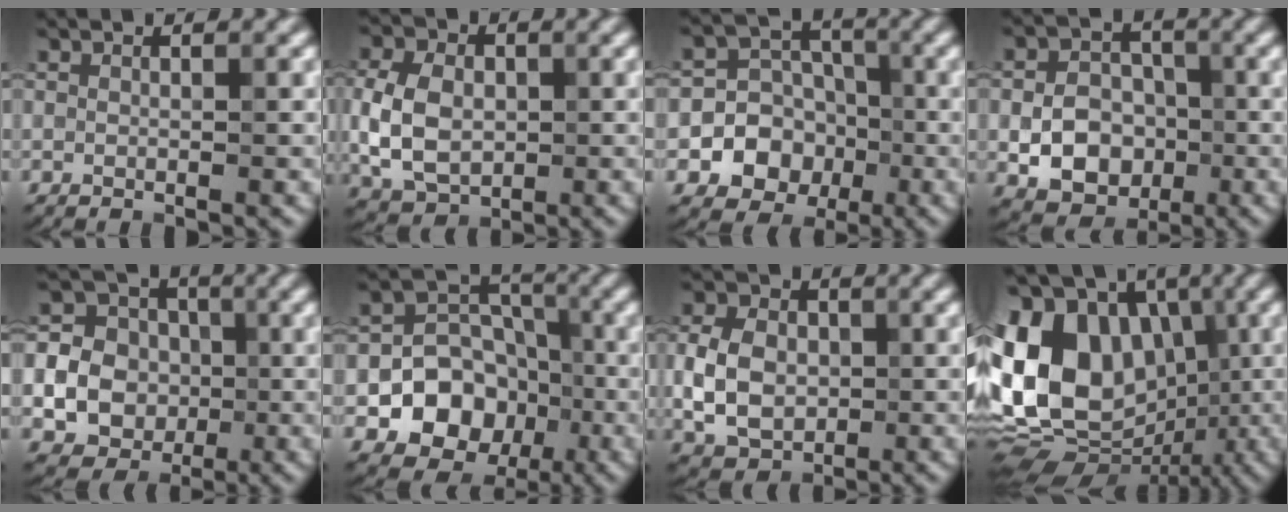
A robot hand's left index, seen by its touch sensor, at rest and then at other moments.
{"total": 6.4, "force": [-0.1, 4.6, 4.5], "torque": [-0.106, -0.001, -0.003]}
{"total": 7.6, "force": [-2.3, 6.8, 2.3], "torque": [-0.026, 0.007, -0.065]}
{"total": 7.6, "force": [-1.9, 6.2, 4.0], "torque": [-0.052, 0.000, -0.048]}
{"total": 12.3, "force": [-1.2, 11.2, 4.9], "torque": [-0.125, 0.017, -0.035]}
{"total": 7.6, "force": [-2.5, 6.1, 3.8], "torque": [-0.041, 0.003, -0.047]}
{"total": 5.8, "force": [-0.3, 4.3, 3.9], "torque": [-0.083, 0.007, -0.011]}
{"total": 17.0, "force": [0.3, 12.2, 11.7], "torque": [-0.241, 0.039, -0.007]}